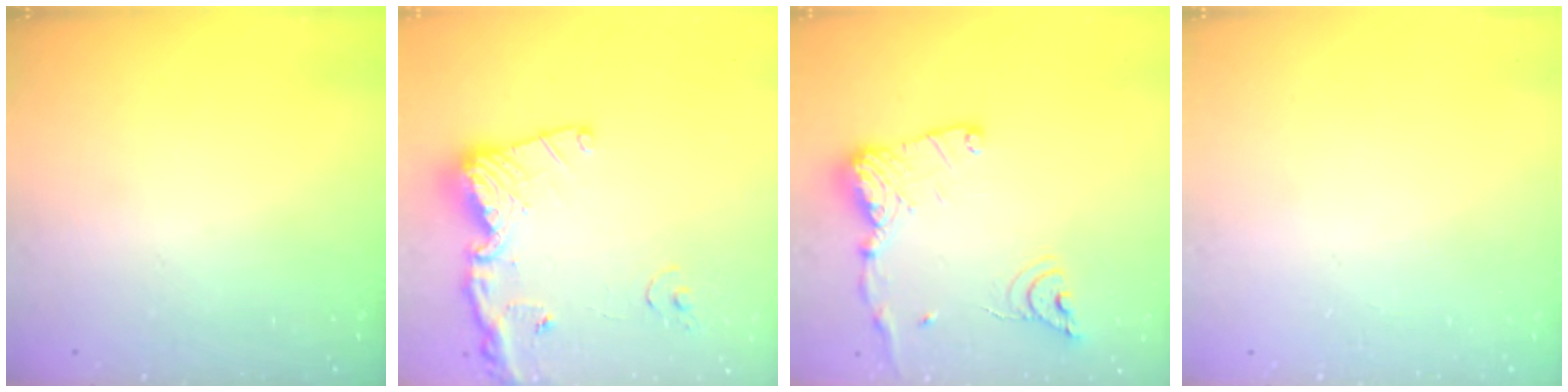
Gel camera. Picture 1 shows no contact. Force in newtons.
{"total": 15.8, "press": 15.7, "slide": 1.8}
{"total": 15.3, "press": 15.3, "slide": 1.2}
{"total": 0.0}